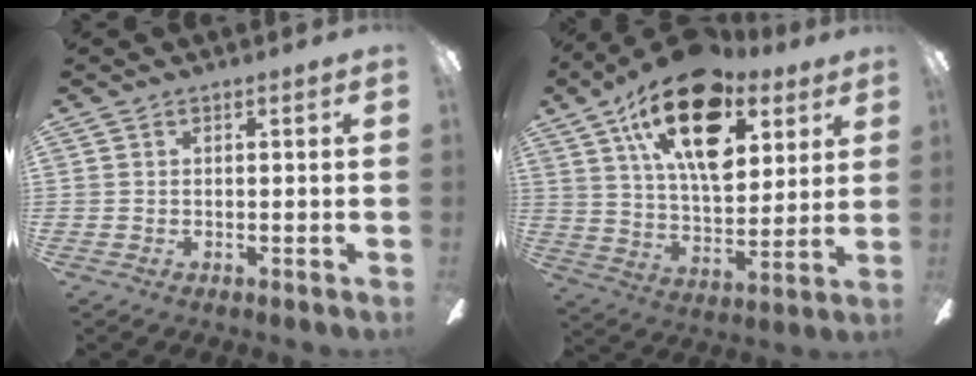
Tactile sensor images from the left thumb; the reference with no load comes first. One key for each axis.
{"total": 21.5, "fx": 11.7, "fy": 11.2, "fz": 14.2, "tx": -0.228, "ty": -0.048, "tz": 0.202}